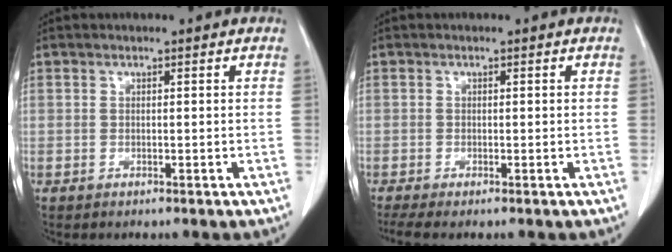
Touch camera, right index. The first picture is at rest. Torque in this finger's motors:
{"motor_torque": [0.28, -0.27, 0.15, 0.04]}